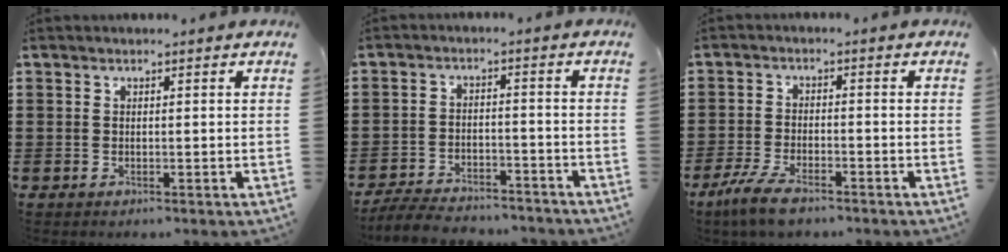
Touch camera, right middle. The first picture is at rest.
{"total": 5.6, "force": [-5.5, 0.8, 1.2], "torque": [-0.028, 0.007, -0.110]}
{"total": 5.2, "force": [-3.7, 1.6, 3.3], "torque": [-0.081, -0.003, -0.075]}